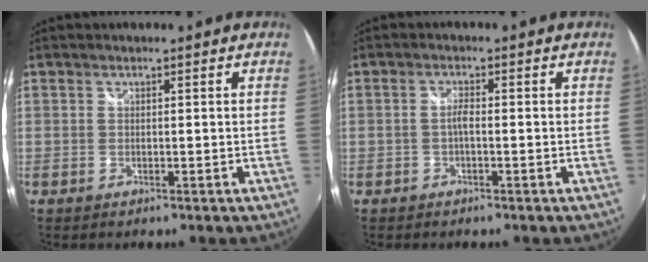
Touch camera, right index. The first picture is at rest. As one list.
[{"total": 1.5, "force": [-0.5, 0.2, 1.4], "torque": [-0.028, 0.003, -0.012]}]